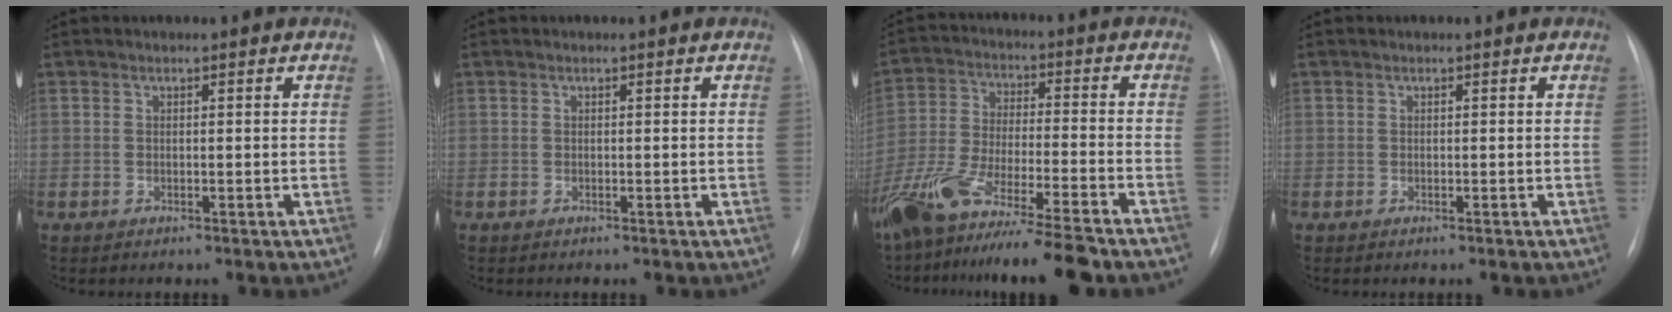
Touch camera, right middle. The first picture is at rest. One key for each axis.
{"total": 0.0}
{"total": 16.8, "fx": -13.3, "fy": 0.8, "fz": 10.2, "tx": -0.209, "ty": -0.047, "tz": -0.233}
{"total": 0.0}